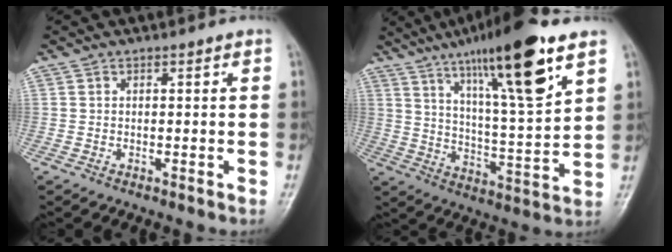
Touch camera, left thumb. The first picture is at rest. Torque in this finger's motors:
{"motor_torque": [1.19, 0.36, 1.83, -0.93, 0.32]}